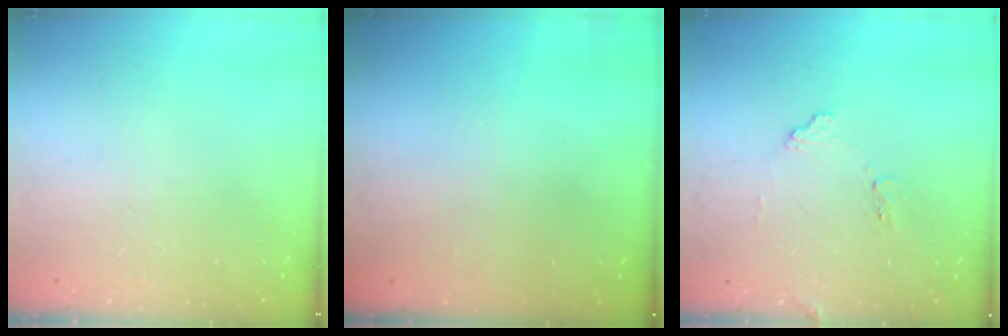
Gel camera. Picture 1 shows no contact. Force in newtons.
{"total": 3.0, "press": 3.0, "slide": 0.1}
{"total": 7.9, "press": 7.9, "slide": 0.4}